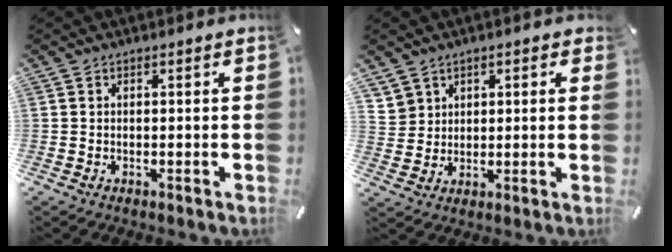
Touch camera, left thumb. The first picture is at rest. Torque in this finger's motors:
{"motor_torque": [1.05, -0.80, 0.11, -0.19, -0.04]}